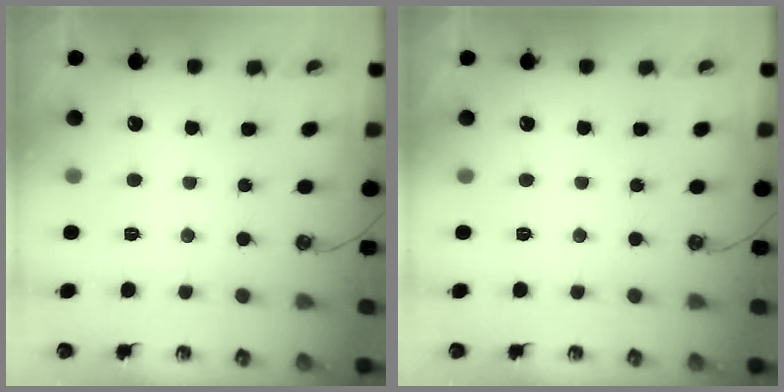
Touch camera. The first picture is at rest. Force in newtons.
{"total": 0.0}